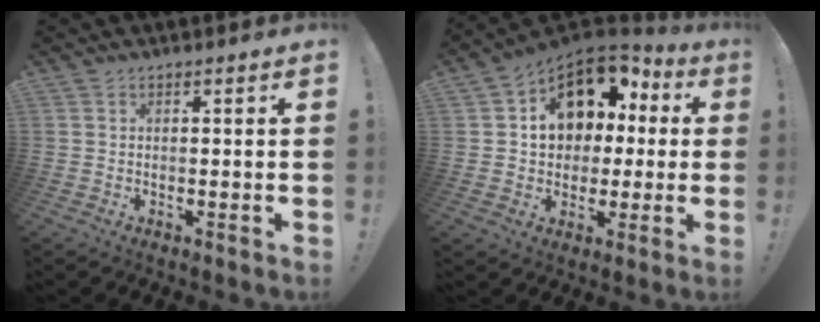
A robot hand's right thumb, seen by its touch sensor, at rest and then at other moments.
{"total": 13.6, "force": [4.9, 10.5, 7.1], "torque": [-0.106, -0.024, 0.100]}